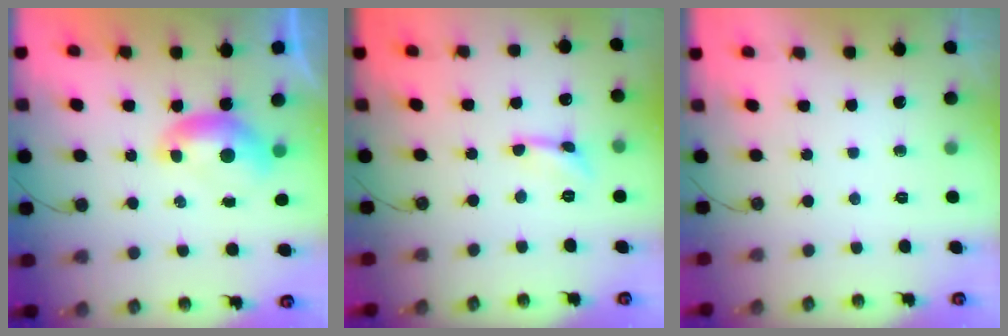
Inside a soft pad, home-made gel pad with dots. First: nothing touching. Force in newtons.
{"total": 3.7, "press": 3.6, "slide": 0.6}
{"total": 0.0}